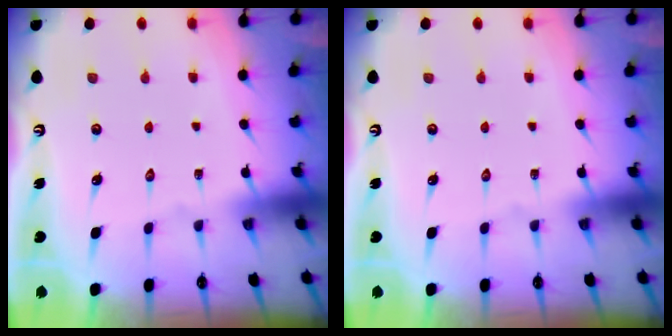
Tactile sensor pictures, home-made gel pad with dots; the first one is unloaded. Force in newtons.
{"total": 0.0}